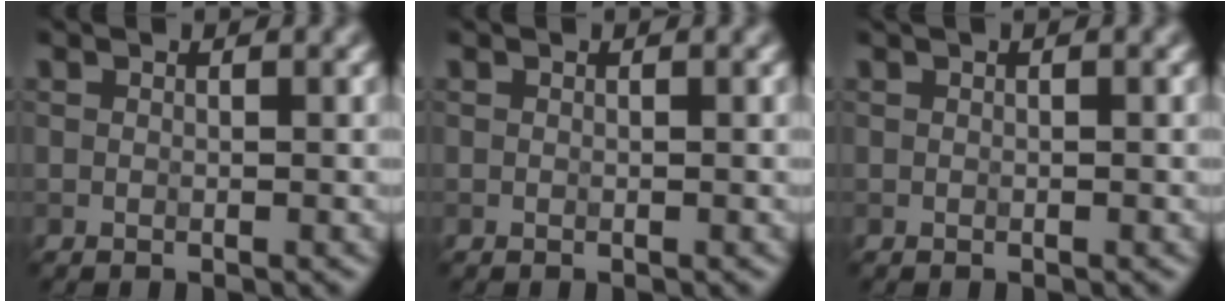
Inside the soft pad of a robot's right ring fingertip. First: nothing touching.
{"total": 0.0}
{"total": 0.6, "force": [0.3, 0.1, 0.5], "torque": [-0.009, 0.005, 0.004]}